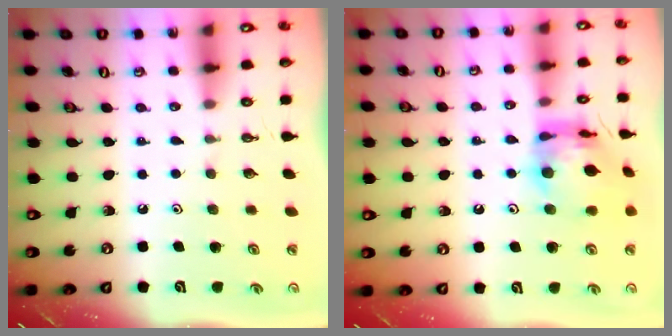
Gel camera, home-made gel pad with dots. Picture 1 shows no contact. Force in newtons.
{"total": 12.3, "press": 12.2, "slide": 1.4}